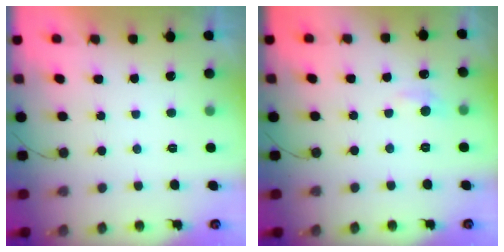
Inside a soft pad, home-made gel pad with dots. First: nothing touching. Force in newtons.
{"total": 5.6, "press": 5.5, "slide": 0.8}